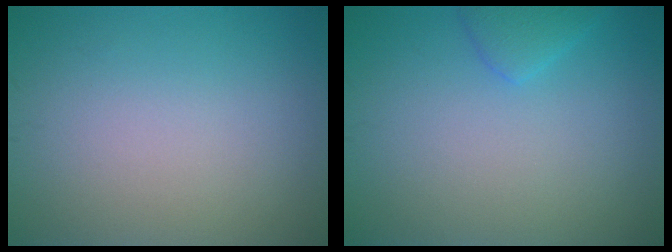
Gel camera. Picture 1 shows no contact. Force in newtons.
{"total": 1.7, "press": 1.7, "slide": 0.1}